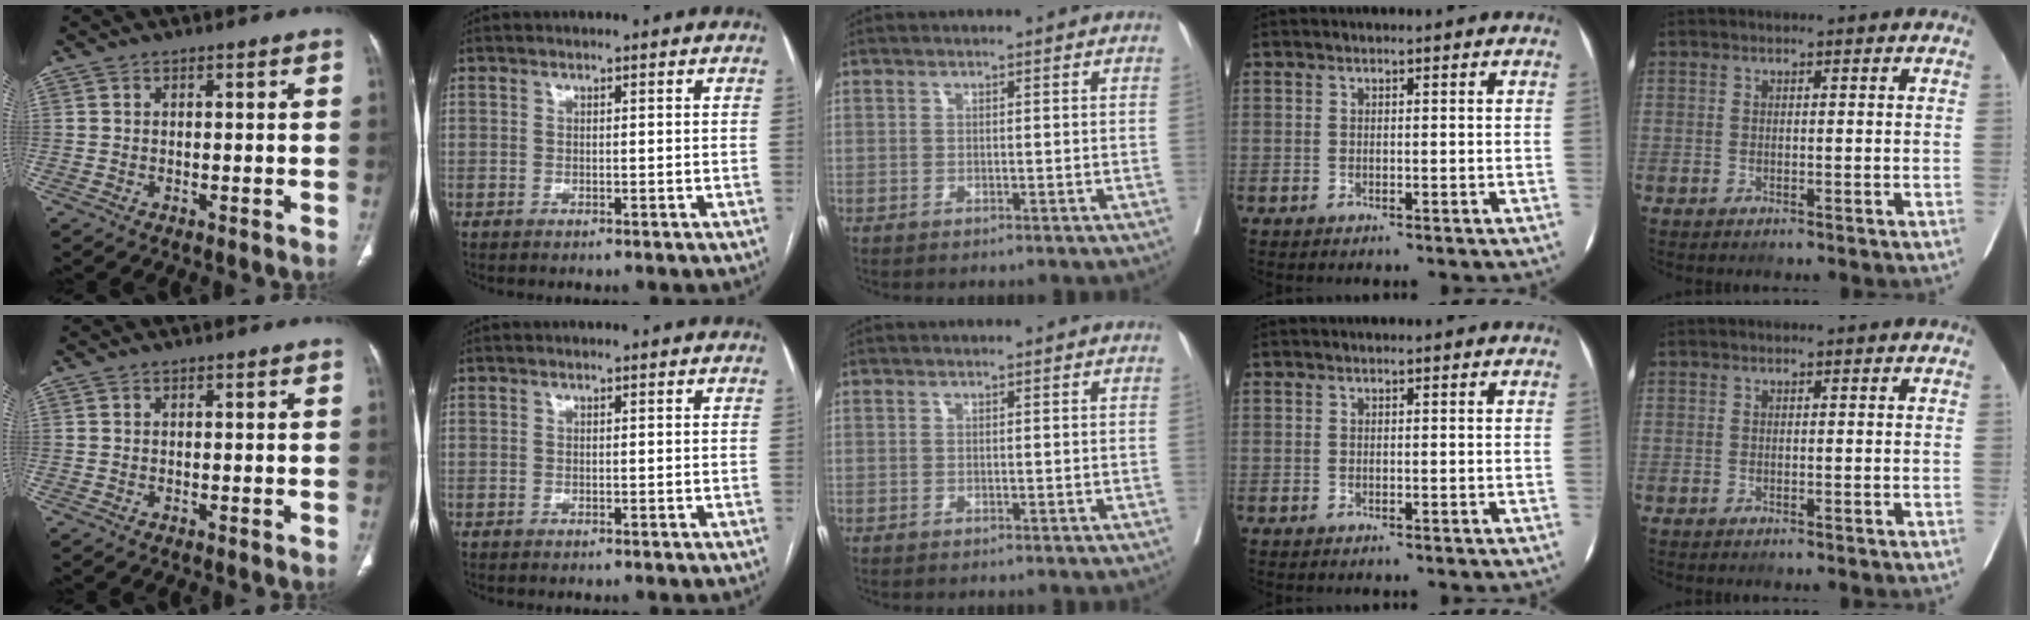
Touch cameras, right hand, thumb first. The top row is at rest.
{}